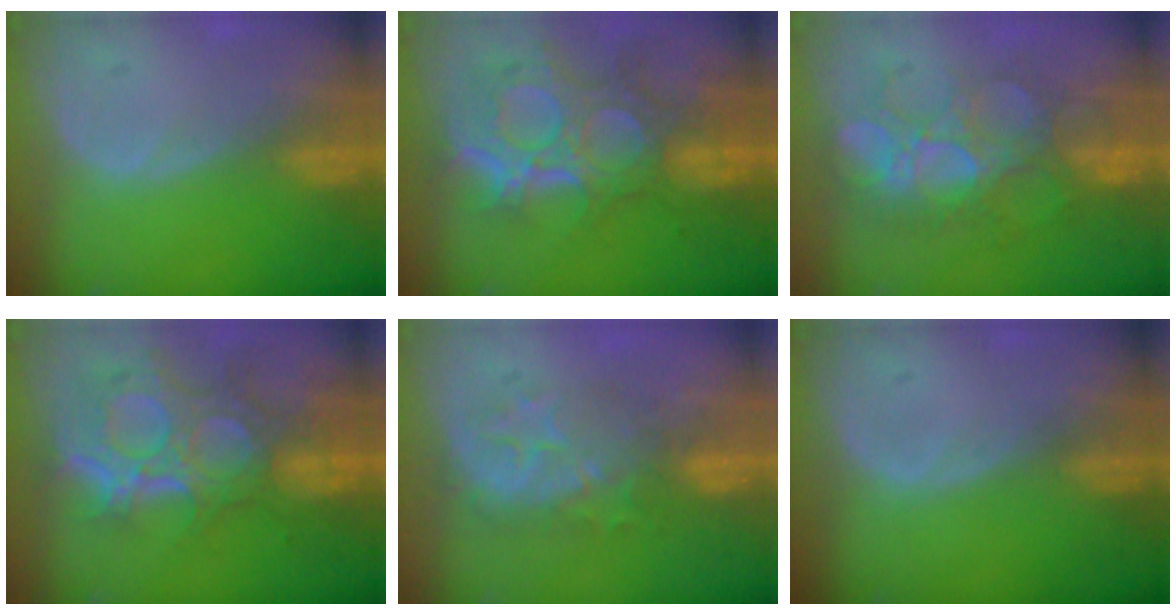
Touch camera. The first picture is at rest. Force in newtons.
{"total": 12.1, "press": 10.8, "slide": 5.4}
{"total": 8.9, "press": 8.8, "slide": 1.7}
{"total": 12.1, "press": 10.8, "slide": 5.4}
{"total": 7.8, "press": 7.5, "slide": 2.1}
{"total": 0.0}